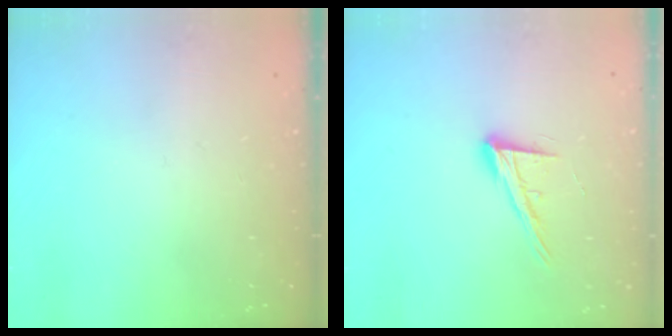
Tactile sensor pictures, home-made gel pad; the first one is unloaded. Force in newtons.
{"total": 13.2, "press": 12.7, "slide": 3.4}